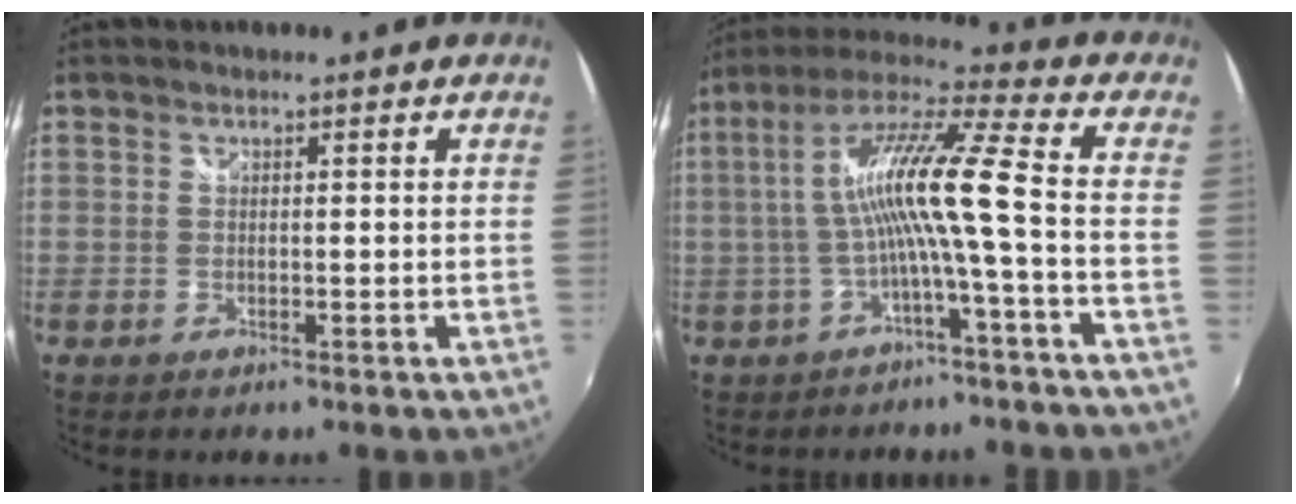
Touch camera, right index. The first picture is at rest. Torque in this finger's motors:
{"motor_torque": [1.28, 0.05, 0.95, 0.21]}